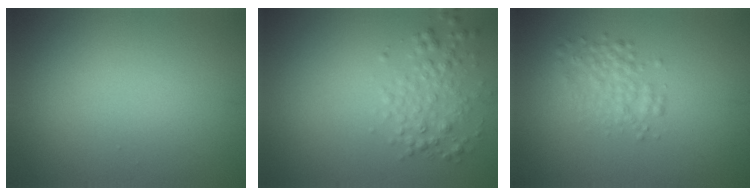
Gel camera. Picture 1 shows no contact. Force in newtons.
{"total": 2.5, "press": 2.5, "slide": 0.1}
{"total": 2.6, "press": 2.6, "slide": 0.1}